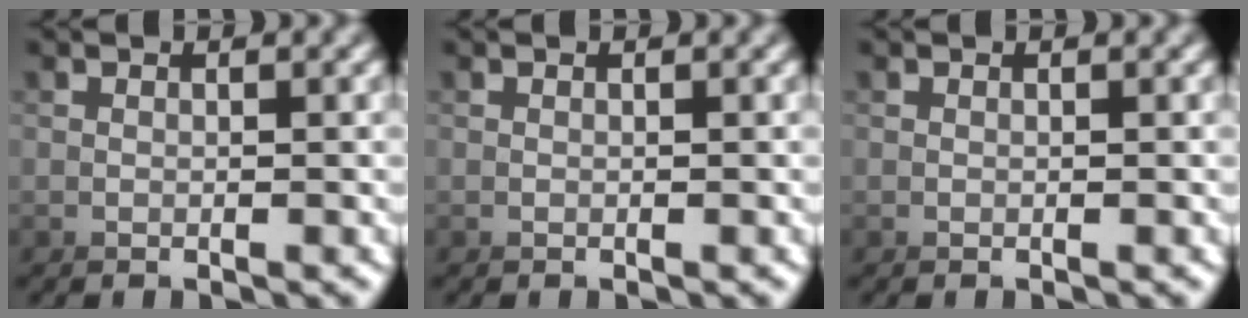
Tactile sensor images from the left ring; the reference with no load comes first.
{"total": 0.0}
{"total": 0.0}